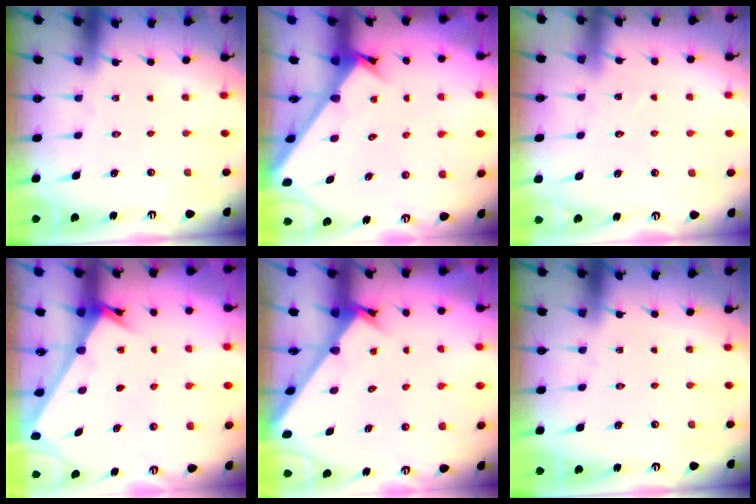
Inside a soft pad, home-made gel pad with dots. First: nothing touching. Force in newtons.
{"total": 2.6, "press": 2.6, "slide": 0.3}
{"total": 7.7, "press": 7.7, "slide": 0.6}
{"total": 2.3, "press": 2.3, "slide": 0.2}
{"total": 2.5, "press": 2.5, "slide": 0.3}
{"total": 0.0}